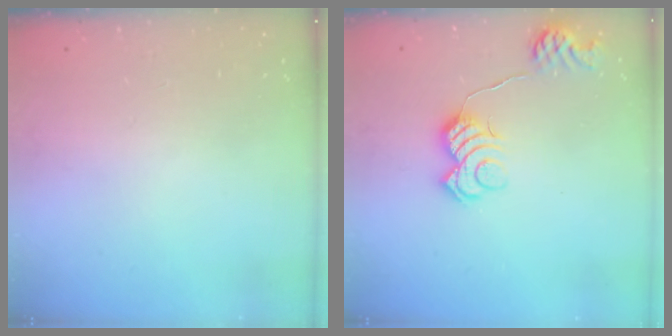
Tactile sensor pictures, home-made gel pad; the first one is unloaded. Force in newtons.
{"total": 11.1, "press": 11.0, "slide": 0.7}